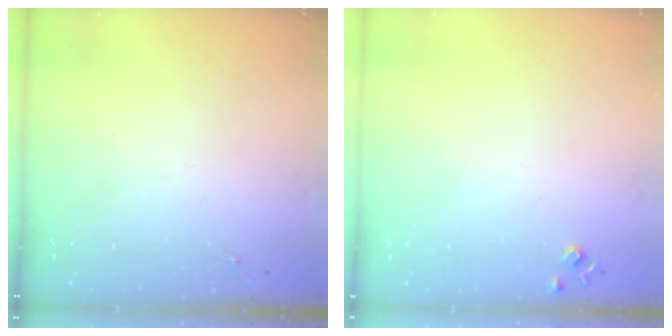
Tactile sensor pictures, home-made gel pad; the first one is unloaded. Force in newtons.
{"total": 4.3, "press": 4.3, "slide": 0.7}